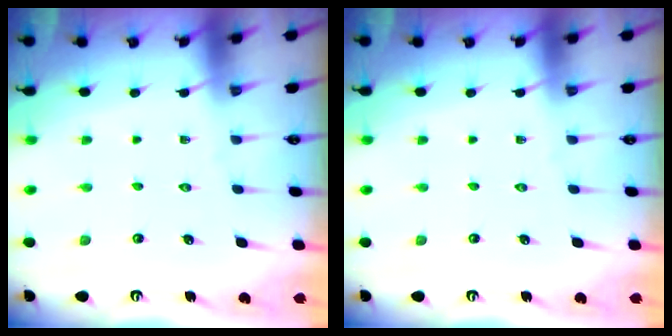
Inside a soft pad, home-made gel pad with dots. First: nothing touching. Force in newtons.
{"total": 0.0}